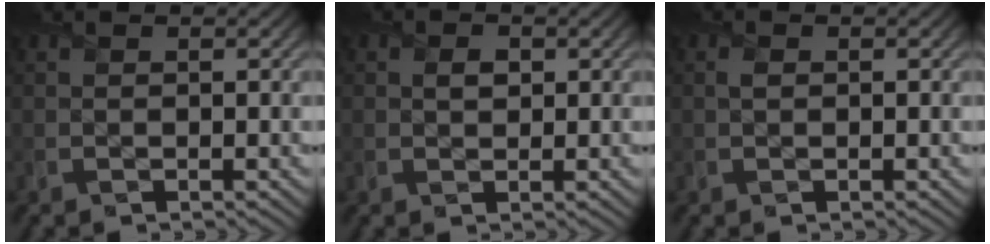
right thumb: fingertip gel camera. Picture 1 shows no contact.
{"total": 1.5, "force": [0.3, 1.1, 0.9], "torque": [-0.017, -0.002, 0.004]}
{"total": 0.7, "force": [0.1, 0.5, 0.4], "torque": [-0.011, 0.001, 0.000]}